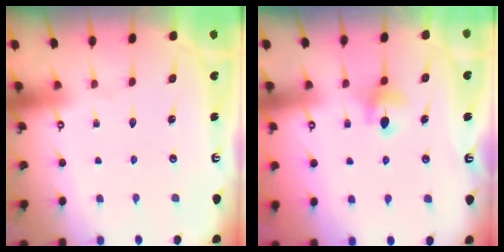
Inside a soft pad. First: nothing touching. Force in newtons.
{"total": 6.2, "press": 6.1, "slide": 0.8}